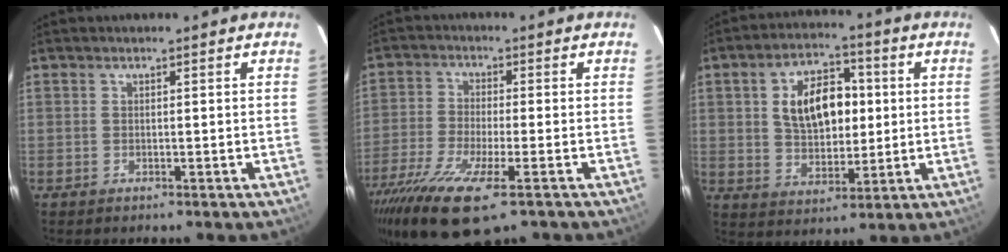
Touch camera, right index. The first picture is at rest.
{"total": 16.1, "force": [-10.2, 3.8, 11.8], "torque": [-0.248, -0.066, -0.190]}
{"total": 12.4, "force": [2.0, 7.7, 9.5], "torque": [-0.167, 0.025, 0.042]}